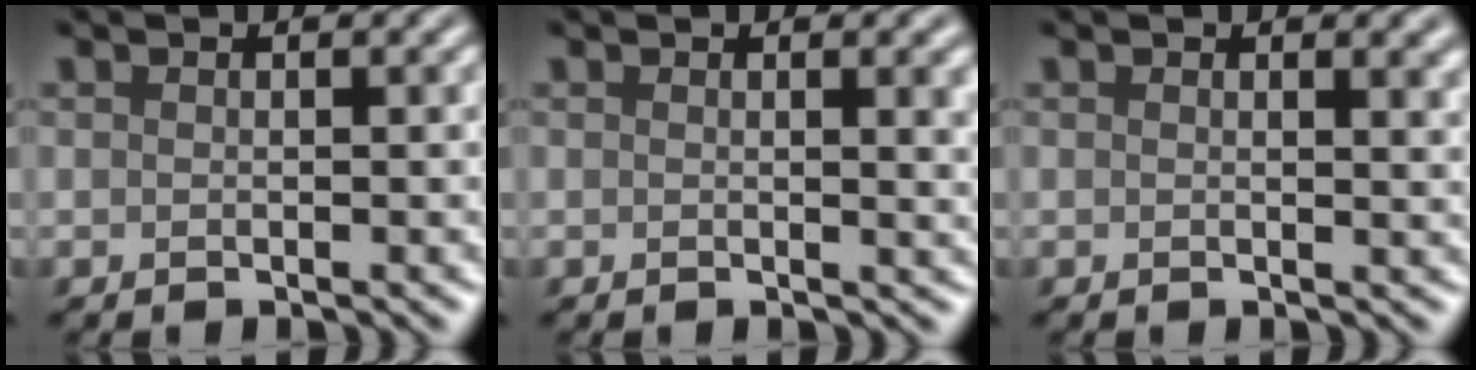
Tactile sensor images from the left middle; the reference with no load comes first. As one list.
[{"total": 2.2, "force": [0.6, 0.6, 2.1], "torque": [-0.019, -0.002, 0.008]}, {"total": 1.5, "force": [0.9, 0.5, 1.1], "torque": [-0.009, -0.002, 0.016]}]